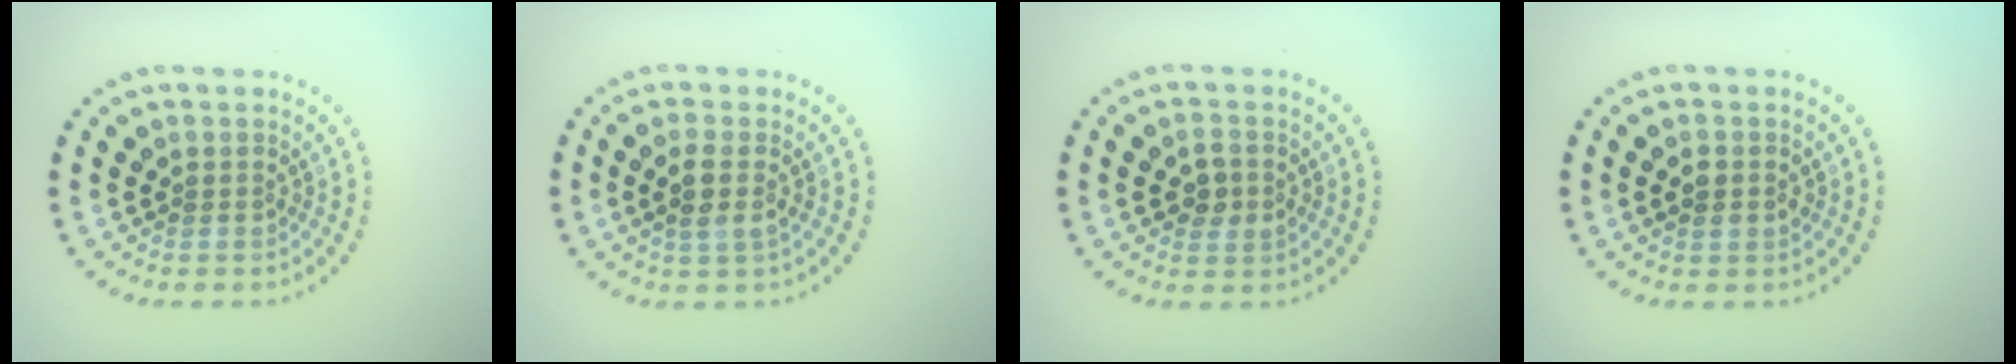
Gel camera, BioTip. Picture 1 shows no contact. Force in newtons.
{"total": 1.8, "press": 1.7, "slide": 0.8}
{"total": 2.0, "press": 2.0, "slide": 0.1}
{"total": 1.8, "press": 1.8, "slide": 0.2}